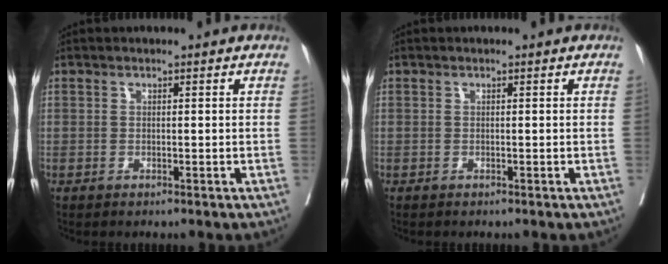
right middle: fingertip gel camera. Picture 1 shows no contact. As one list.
[{"total": 0.0}]